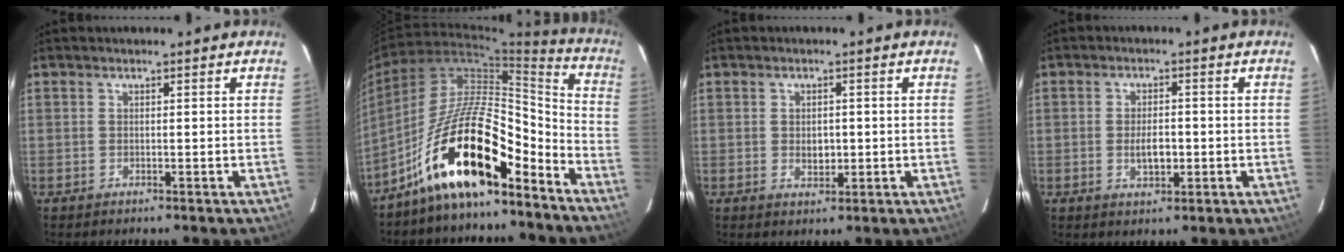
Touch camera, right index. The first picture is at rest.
{"total": 17.6, "force": [-12.1, 5.5, 11.5], "torque": [-0.204, 0.020, -0.221]}
{"total": 3.0, "force": [-0.3, 2.1, 2.1], "torque": [-0.035, 0.001, -0.003]}
{"total": 4.4, "force": [-0.8, 2.2, 3.8], "torque": [-0.071, -0.001, -0.010]}